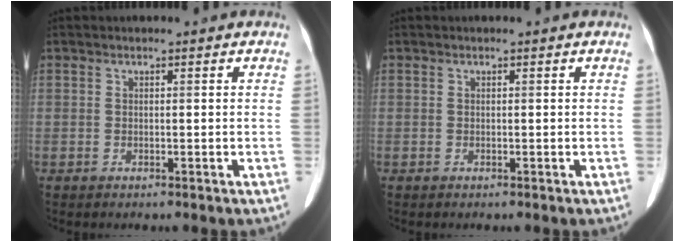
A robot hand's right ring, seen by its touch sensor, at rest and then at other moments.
{"total": 0.0}